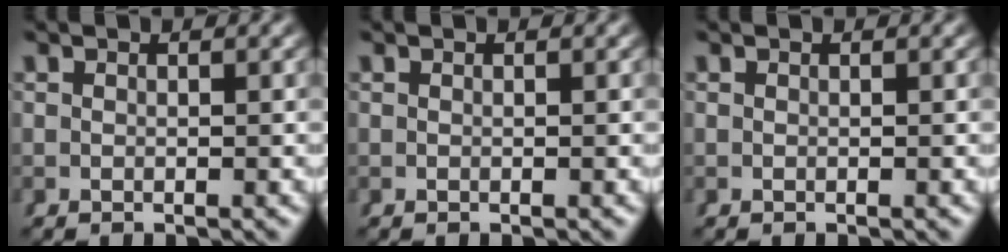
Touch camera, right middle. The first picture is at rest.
{"total": 0.0}
{"total": 0.0}